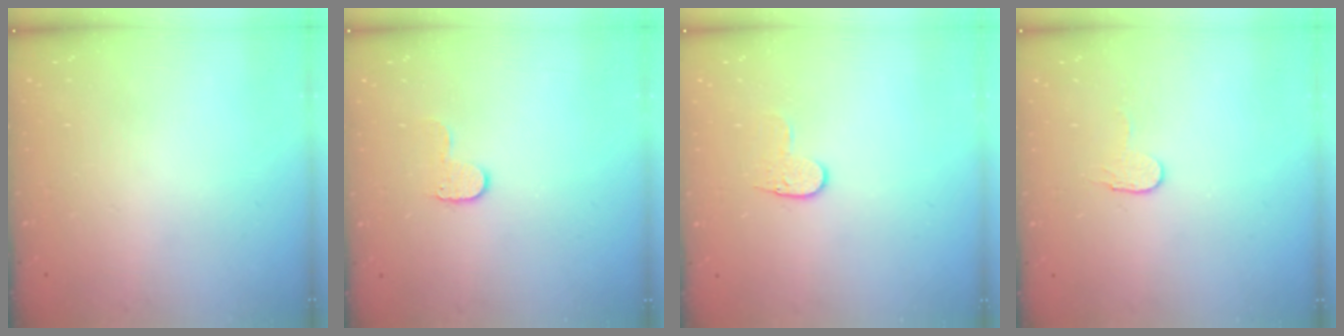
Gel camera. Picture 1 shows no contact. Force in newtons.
{"total": 5.1, "press": 5.0, "slide": 0.5}
{"total": 5.3, "press": 5.2, "slide": 0.5}
{"total": 3.5, "press": 3.5, "slide": 0.2}